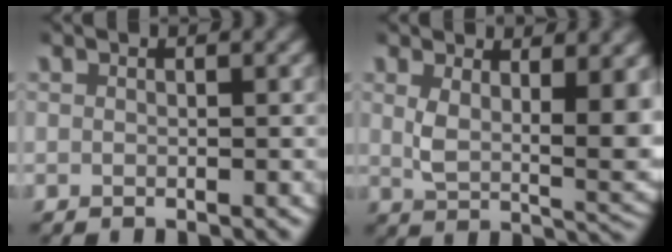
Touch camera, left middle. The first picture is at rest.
{"total": 5.7, "force": [1.4, 2.3, 5.1], "torque": [-0.078, -0.018, 0.031]}